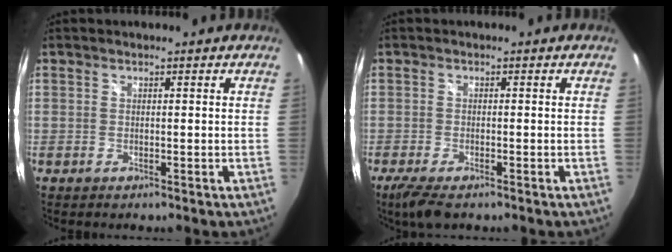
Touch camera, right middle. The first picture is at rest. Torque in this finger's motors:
{"motor_torque": [0.82, -0.74, 0.14, 0.08]}